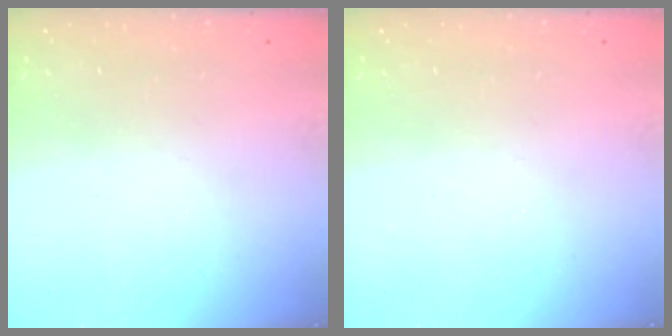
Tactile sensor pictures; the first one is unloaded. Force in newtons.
{"total": 0.0}